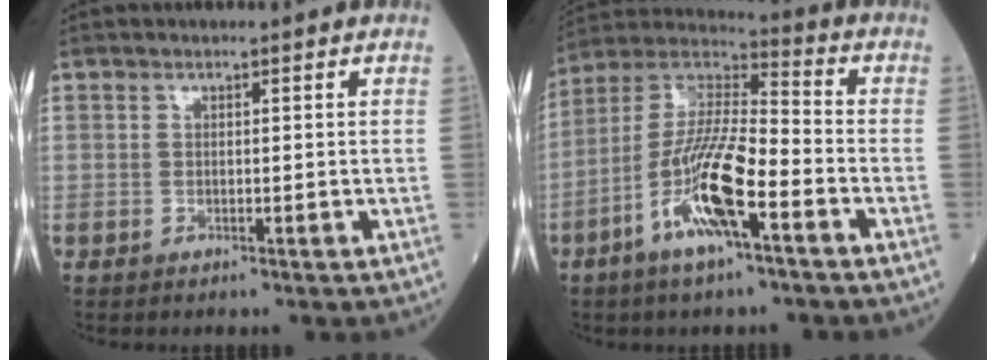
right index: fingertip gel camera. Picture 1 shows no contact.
{"total": 14.0, "force": [-5.9, 2.5, 12.5], "torque": [-0.249, -0.001, -0.113]}